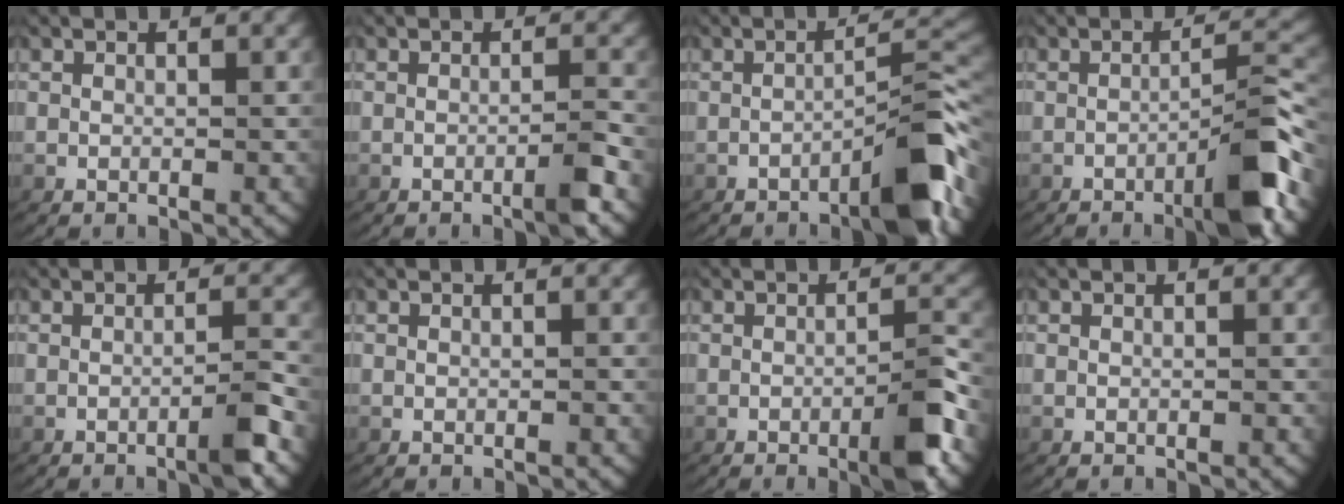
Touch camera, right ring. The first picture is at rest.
{"total": 2.1, "force": [-1.0, 0.2, 1.9], "torque": [-0.023, 0.005, -0.022]}
{"total": 5.3, "force": [-2.9, 1.3, 4.3], "torque": [-0.052, 0.009, -0.048]}
{"total": 5.2, "force": [-2.5, 1.0, 4.5], "torque": [-0.060, 0.011, -0.044]}
{"total": 2.6, "force": [-1.2, 0.3, 2.3], "torque": [-0.031, 0.005, -0.025]}
{"total": 0.0}
{"total": 4.1, "force": [-1.5, 0.9, 3.7], "torque": [-0.049, 0.004, -0.029]}
{"total": 0.0}